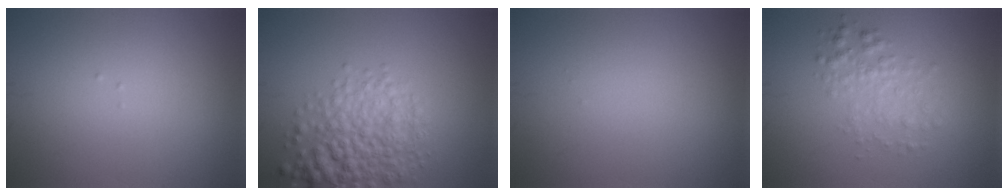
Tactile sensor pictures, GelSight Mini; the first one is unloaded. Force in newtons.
{"total": 5.8, "press": 5.8, "slide": 0.3}
{"total": 0.0}
{"total": 2.6, "press": 2.6, "slide": 0.1}